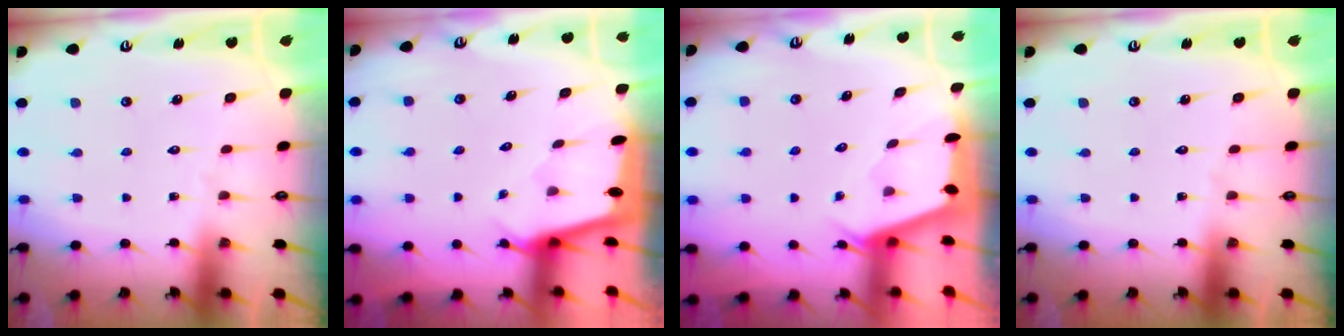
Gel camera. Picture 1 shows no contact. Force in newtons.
{"total": 1.8, "press": 1.8, "slide": 0.2}
{"total": 2.0, "press": 2.0, "slide": 0.3}
{"total": 0.0}